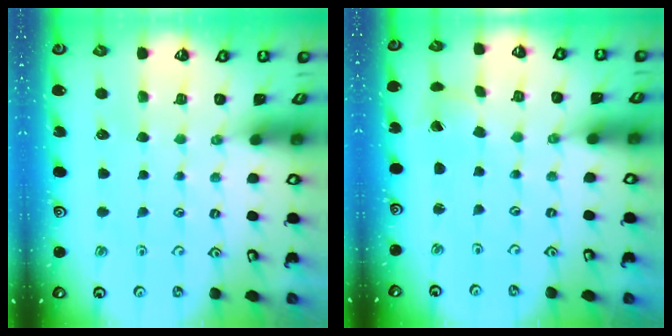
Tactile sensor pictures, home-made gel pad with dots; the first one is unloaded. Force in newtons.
{"total": 1.2, "press": 1.2, "slide": 0.1}